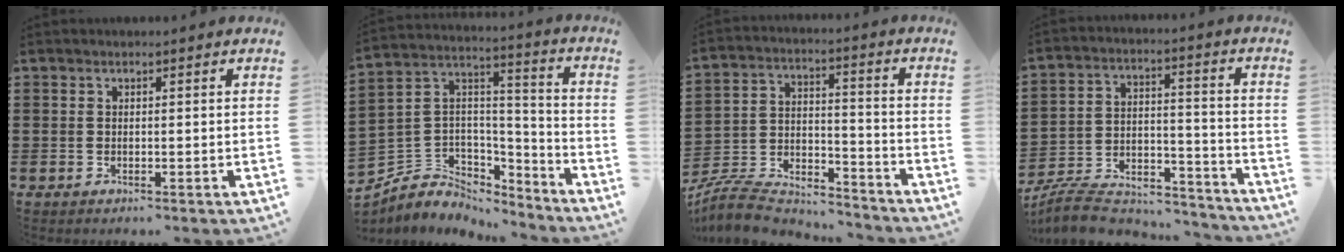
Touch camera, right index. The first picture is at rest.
{"total": 5.4, "force": [-3.6, 4.1, 0.4], "torque": [-0.039, -0.012, -0.074]}
{"total": 7.8, "force": [-7.4, 1.7, 1.4], "torque": [-0.039, 0.005, -0.150]}
{"total": 8.1, "force": [-7.5, 2.1, 2.2], "torque": [-0.044, 0.012, -0.146]}